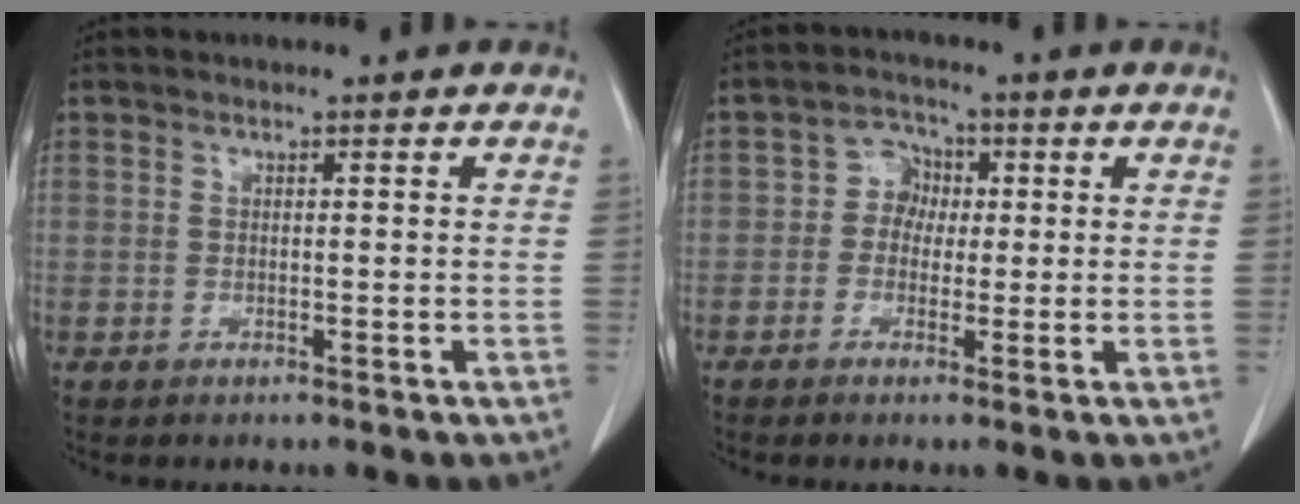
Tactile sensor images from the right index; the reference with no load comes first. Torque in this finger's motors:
{"motor_torque": [0.29, -0.14, 0.15, 0.00]}